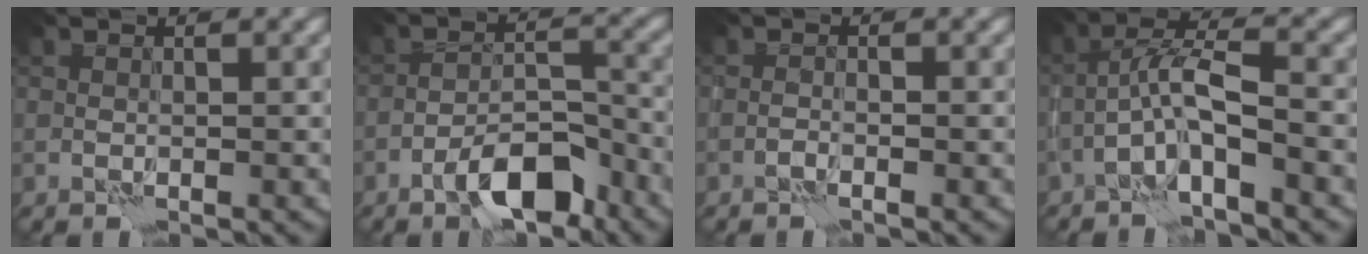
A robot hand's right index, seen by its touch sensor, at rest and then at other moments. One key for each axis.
{"total": 6.0, "fx": -4.1, "fy": 1.9, "fz": 4.0, "tx": -0.059, "ty": 0.013, "tz": -0.068}
{"total": 0.5, "fx": -0.4, "fy": -0.3, "fz": 0.1, "tx": -0.001, "ty": 0.004, "tz": -0.008}
{"total": 4.3, "fx": -1.8, "fy": 0.6, "fz": 3.8, "tx": -0.072, "ty": 0.016, "tz": -0.038}